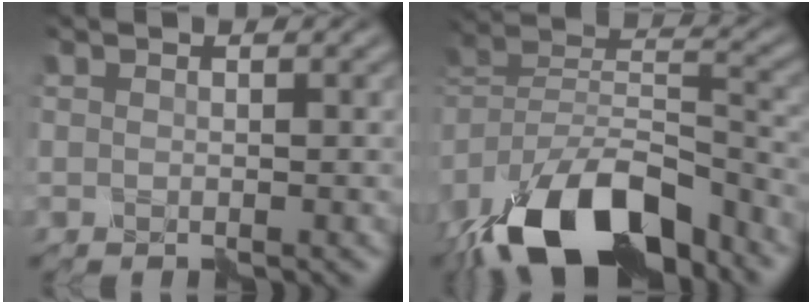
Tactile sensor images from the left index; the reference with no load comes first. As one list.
[{"total": 15.7, "force": [-11.6, 6.1, 8.5], "torque": [-0.165, 0.010, -0.208]}]